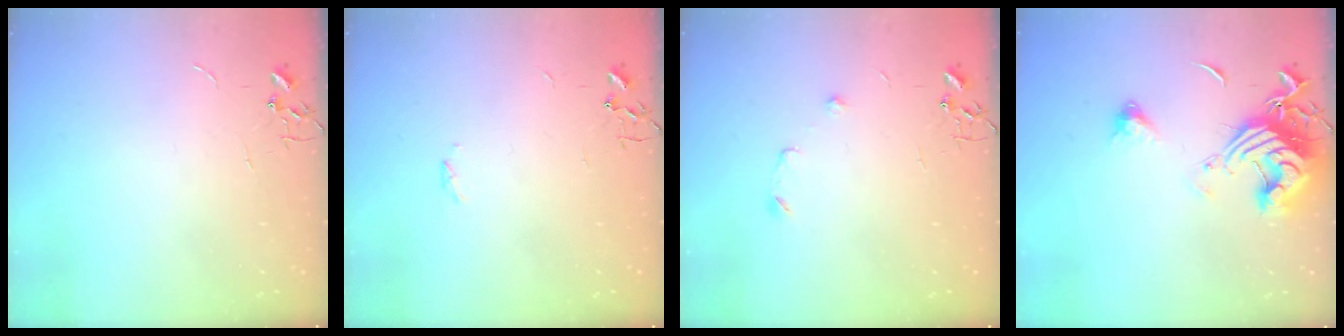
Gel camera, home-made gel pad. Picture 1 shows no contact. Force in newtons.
{"total": 1.7, "press": 1.6, "slide": 0.4}
{"total": 4.8, "press": 4.8, "slide": 0.7}
{"total": 14.9, "press": 14.9, "slide": 1.6}